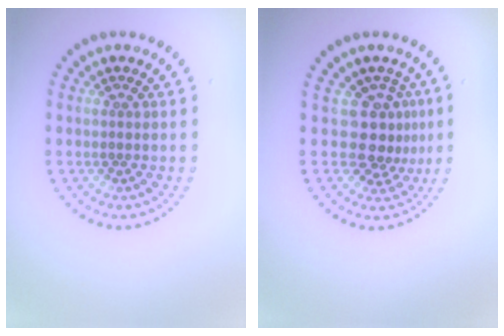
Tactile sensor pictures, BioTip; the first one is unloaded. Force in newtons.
{"total": 3.2, "press": 2.4, "slide": 2.1}